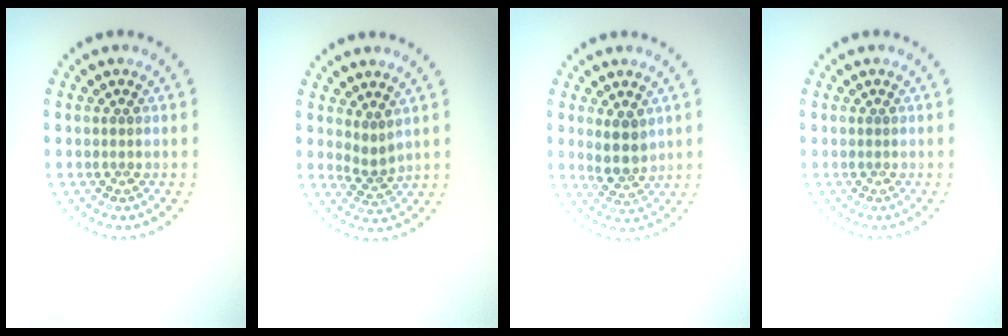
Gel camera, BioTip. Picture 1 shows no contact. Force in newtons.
{"total": 1.9, "press": 1.3, "slide": 1.4}
{"total": 2.7, "press": 2.4, "slide": 1.2}
{"total": 0.0}